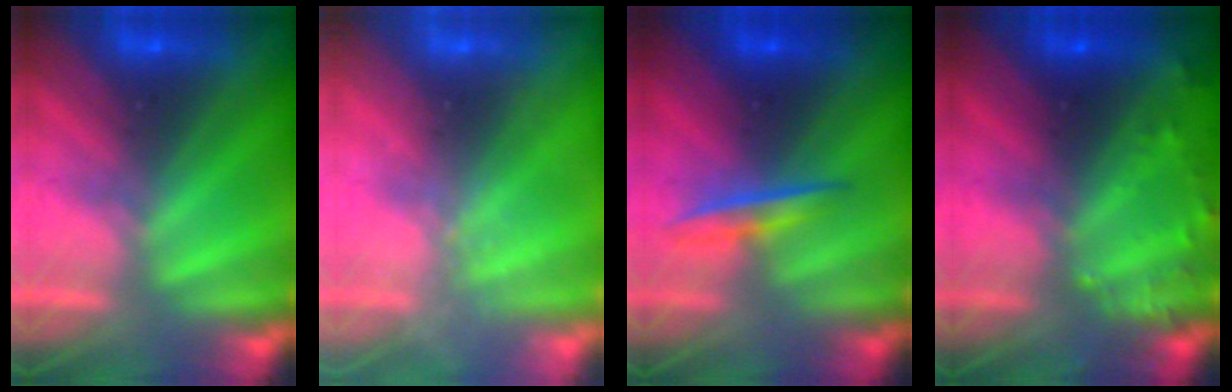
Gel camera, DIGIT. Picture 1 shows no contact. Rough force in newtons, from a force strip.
{"total": 2.3}
{"total": 1.4}
{"total": 8.4}